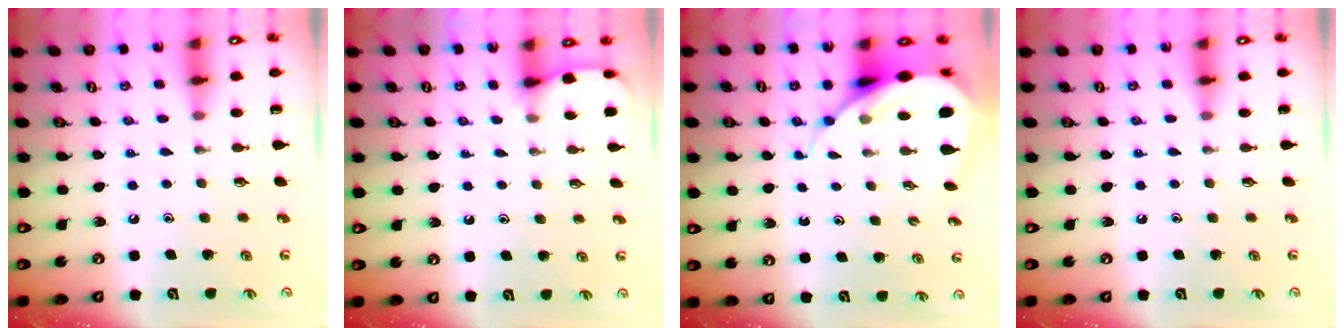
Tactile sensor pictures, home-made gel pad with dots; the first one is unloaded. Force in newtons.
{"total": 2.6, "press": 2.6, "slide": 0.2}
{"total": 9.4, "press": 9.4, "slide": 1.1}
{"total": 0.0}